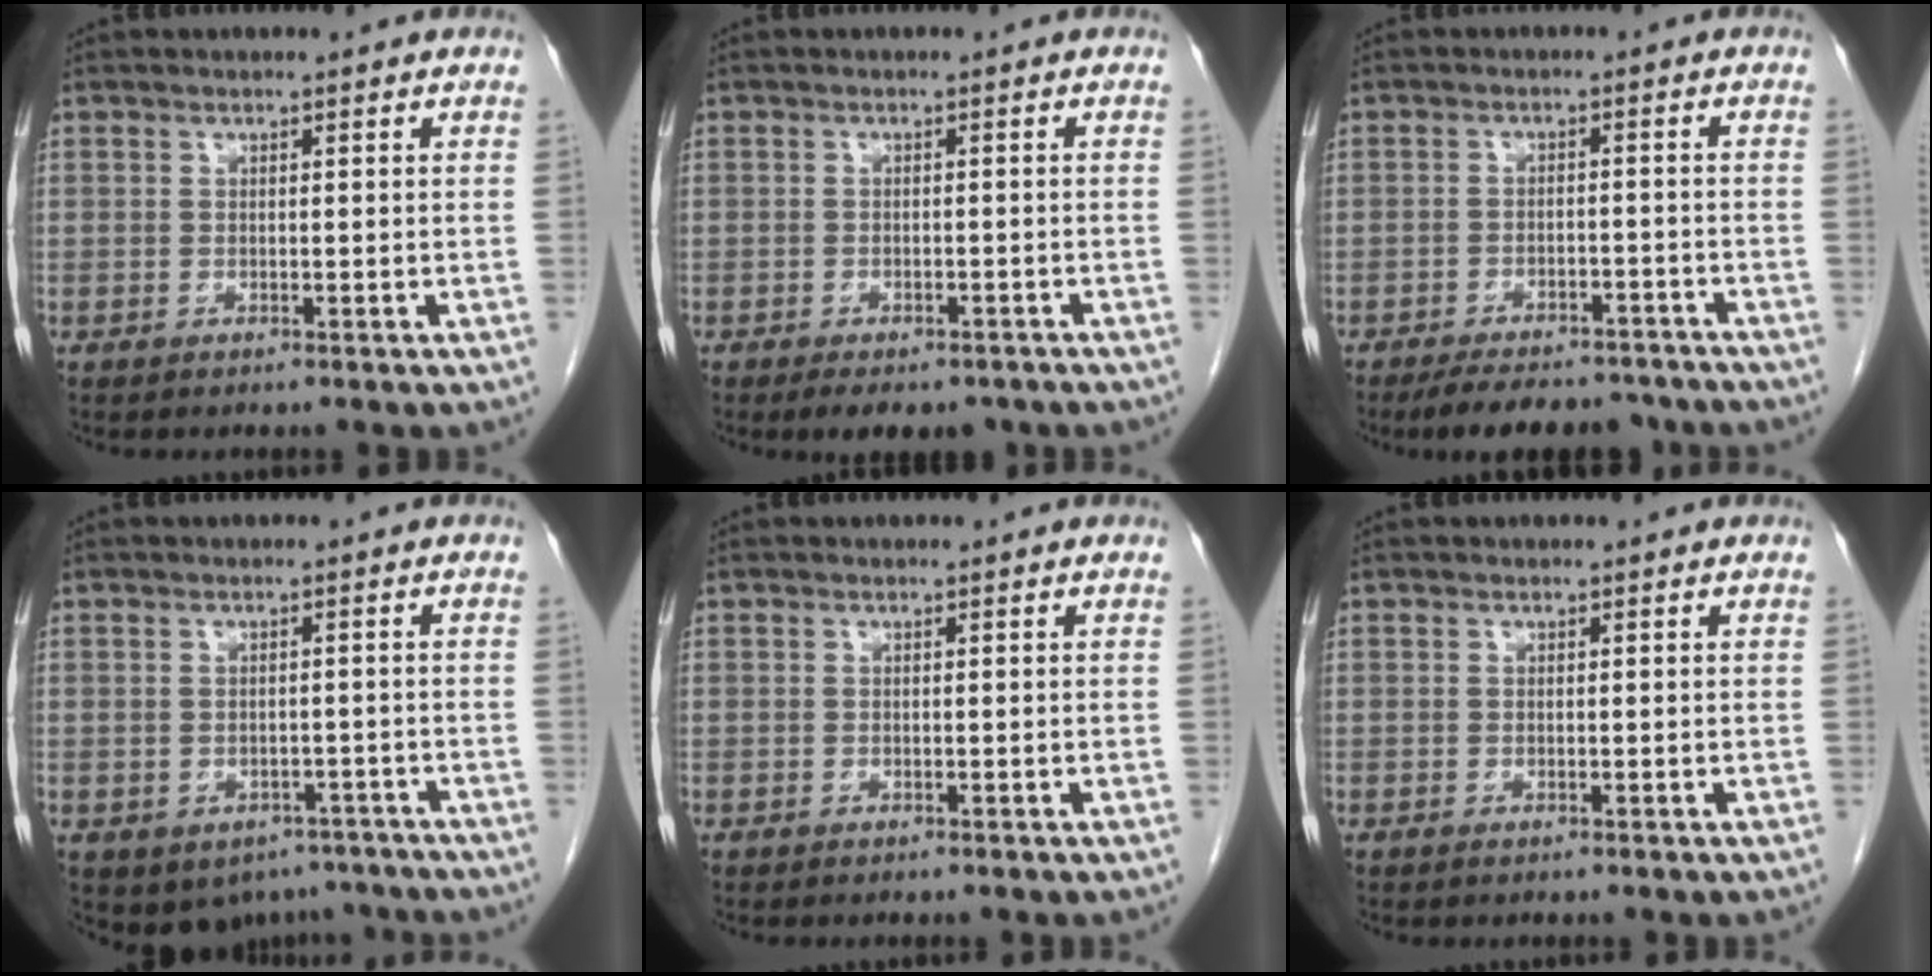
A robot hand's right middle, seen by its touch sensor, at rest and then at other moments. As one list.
[{"total": 6.7, "force": [-5.2, 3.1, 2.9], "torque": [-0.031, 0.000, -0.068]}, {"total": 11.1, "force": [-9.8, 3.6, 3.8], "torque": [-0.055, 0.003, -0.130]}, {"total": 7.3, "force": [-4.7, 5.3, 1.6], "torque": [-0.019, 0.012, -0.055]}, {"total": 0.0}, {"total": 0.0}]